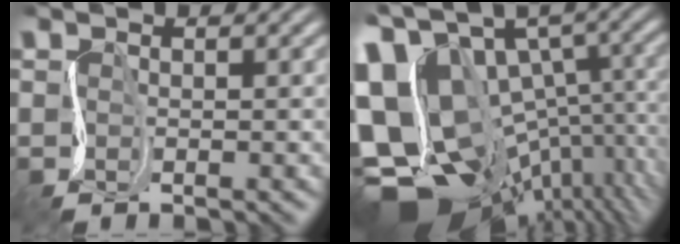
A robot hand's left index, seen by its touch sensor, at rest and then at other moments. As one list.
[{"total": 19.3, "force": [-4.4, 13.5, 13.0], "torque": [-0.217, 0.011, -0.040]}]